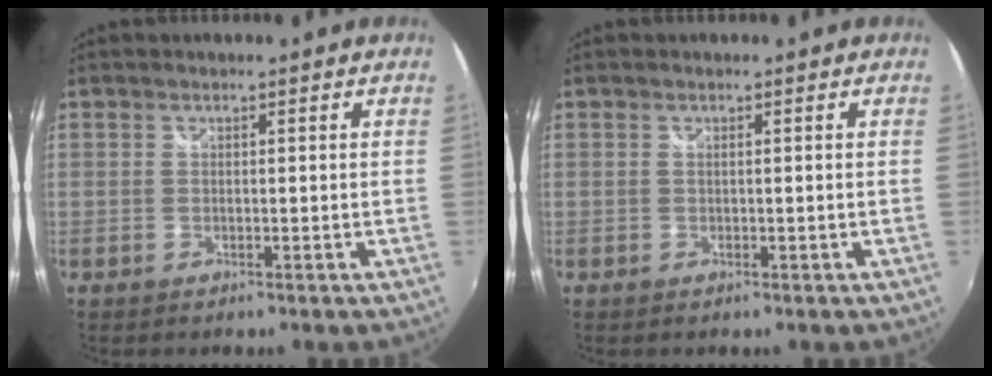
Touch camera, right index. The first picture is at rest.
{"total": 0.0}